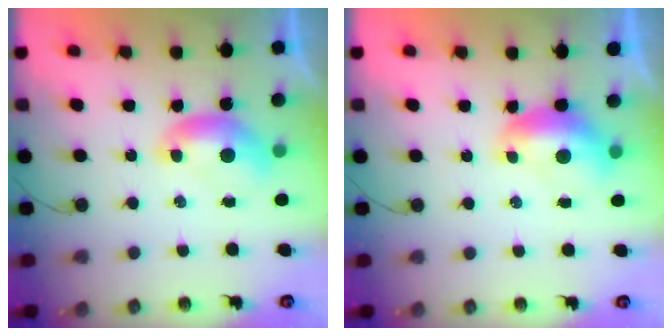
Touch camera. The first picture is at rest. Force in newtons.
{"total": 1.3, "press": 1.0, "slide": 0.8}